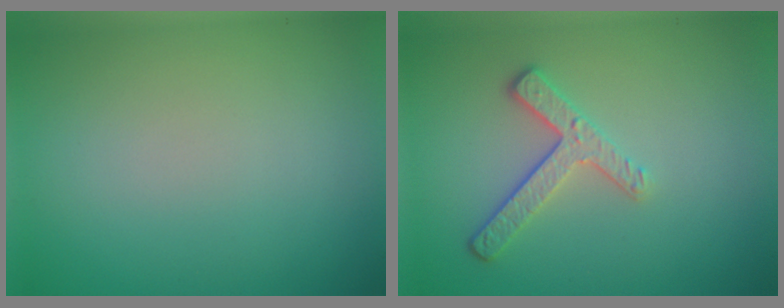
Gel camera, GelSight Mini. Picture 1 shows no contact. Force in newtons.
{"total": 2.7, "press": 2.3, "slide": 1.5}